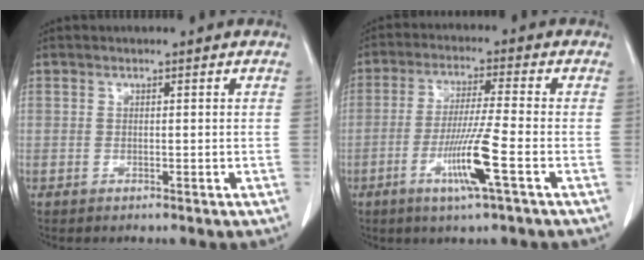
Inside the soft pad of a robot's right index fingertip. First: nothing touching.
{"total": 9.0, "force": [-3.4, -0.9, 8.2], "torque": [-0.158, -0.017, -0.068]}